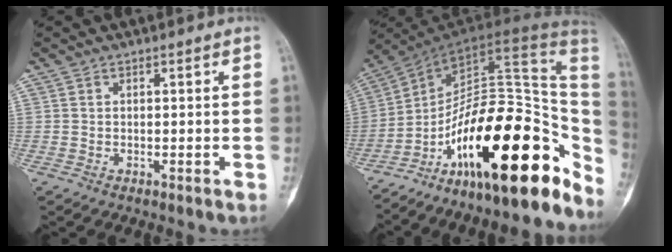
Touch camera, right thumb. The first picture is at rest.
{"total": 29.7, "force": [-12.7, 11.8, 24.2], "torque": [-0.258, 0.100, -0.197]}